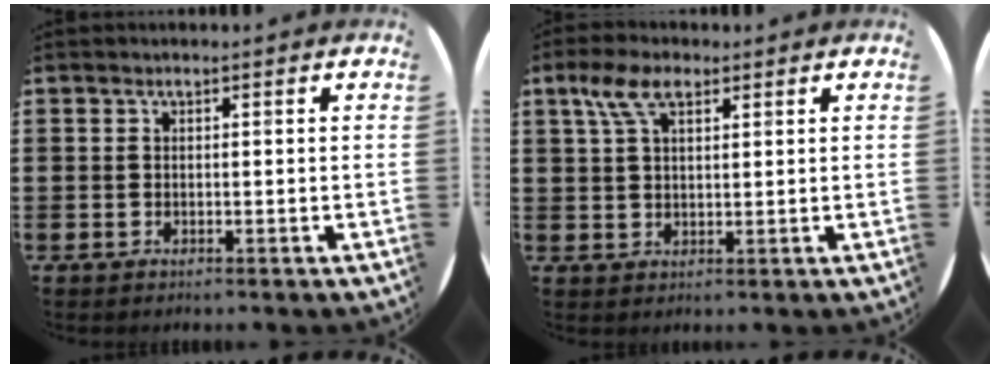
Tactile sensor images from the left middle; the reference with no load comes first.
{"total": 5.5, "force": [3.1, 2.5, 3.8], "torque": [-0.082, 0.011, 0.055]}